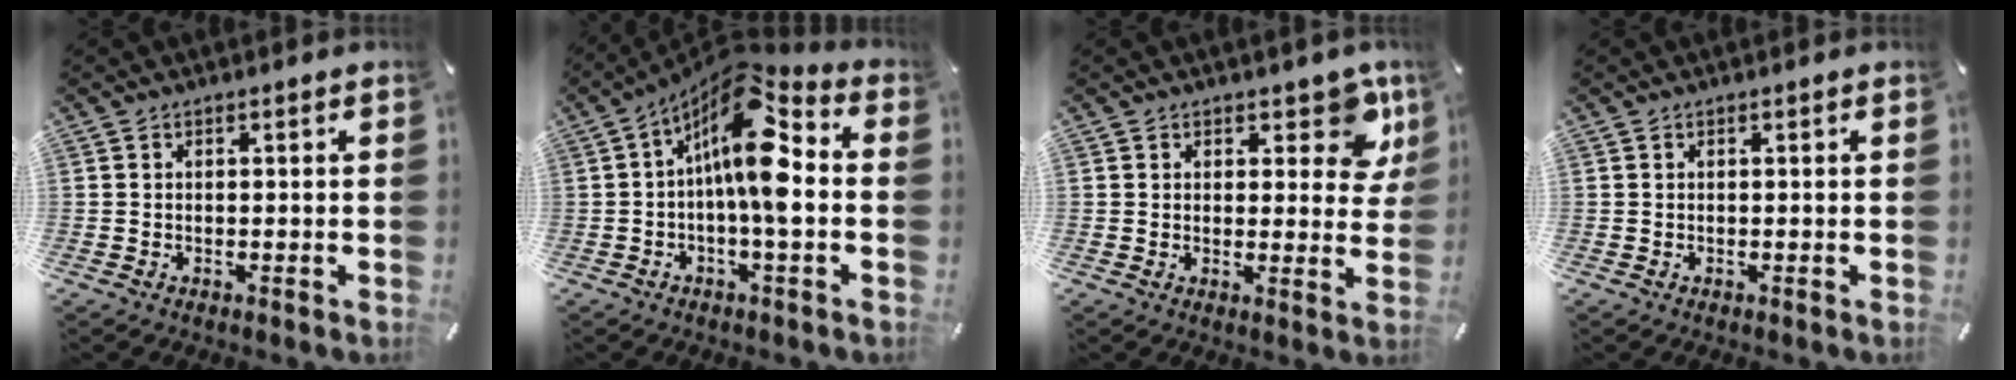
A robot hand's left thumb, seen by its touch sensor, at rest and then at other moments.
{"total": 15.4, "force": [2.2, 5.5, 14.2], "torque": [-0.261, -0.025, 0.033]}
{"total": 8.5, "force": [5.3, 4.6, 4.8], "torque": [-0.028, -0.037, 0.086]}
{"total": 0.0}